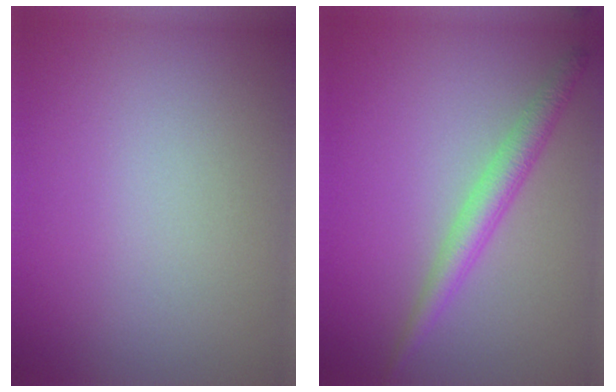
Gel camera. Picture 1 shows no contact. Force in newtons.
{"total": 2.6, "press": 2.6, "slide": 0.1}